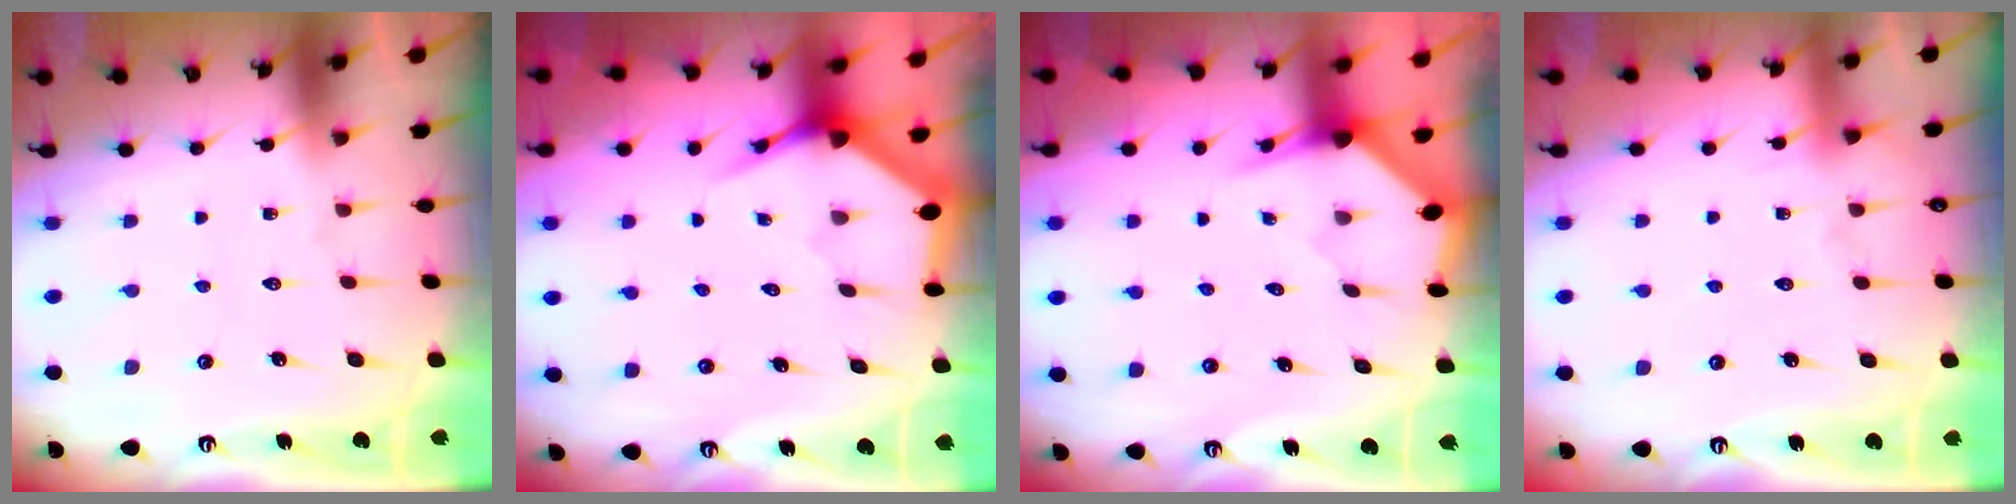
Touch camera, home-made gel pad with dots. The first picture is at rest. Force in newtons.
{"total": 3.7, "press": 3.7, "slide": 0.5}
{"total": 3.0, "press": 3.0, "slide": 0.2}
{"total": 2.9, "press": 2.9, "slide": 0.4}